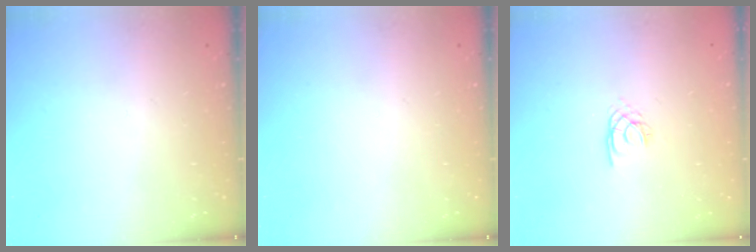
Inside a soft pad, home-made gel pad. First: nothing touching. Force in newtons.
{"total": 0.0}
{"total": 2.0, "press": 1.9, "slide": 0.4}